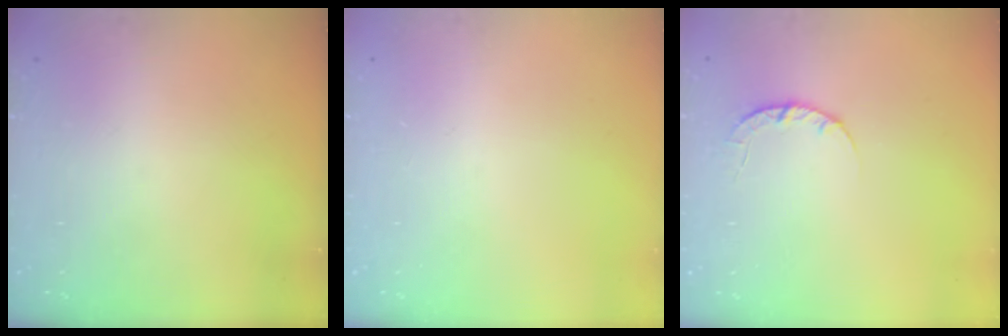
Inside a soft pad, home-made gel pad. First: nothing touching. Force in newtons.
{"total": 0.0}
{"total": 3.7, "press": 3.7, "slide": 0.5}